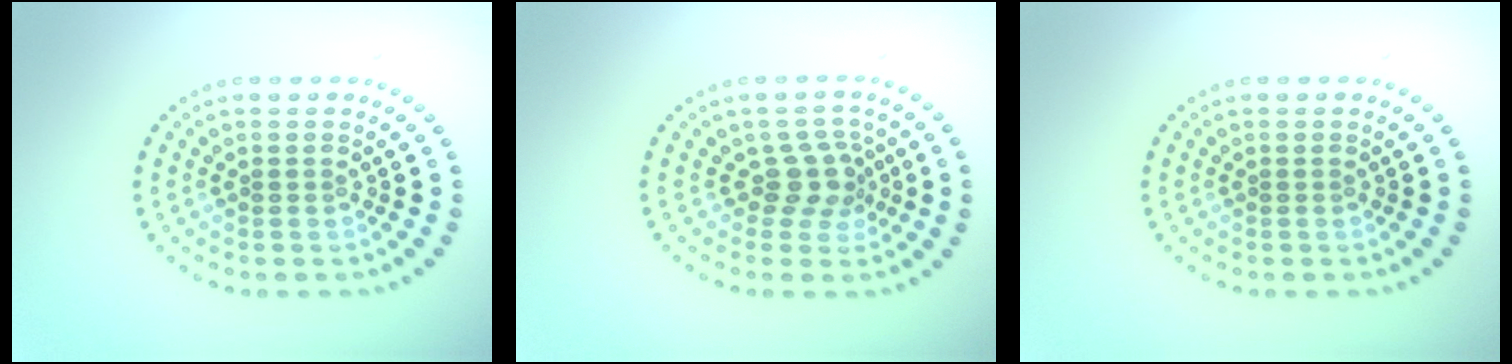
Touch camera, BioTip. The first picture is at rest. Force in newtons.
{"total": 2.7, "press": 2.0, "slide": 1.8}
{"total": 0.0}